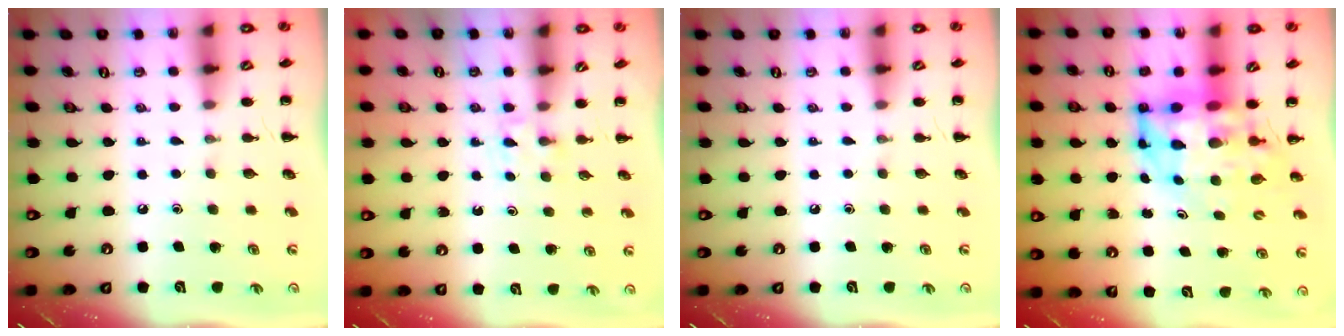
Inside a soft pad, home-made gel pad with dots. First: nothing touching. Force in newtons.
{"total": 2.2, "press": 2.0, "slide": 0.9}
{"total": 0.0}
{"total": 8.2, "press": 7.8, "slide": 2.5}